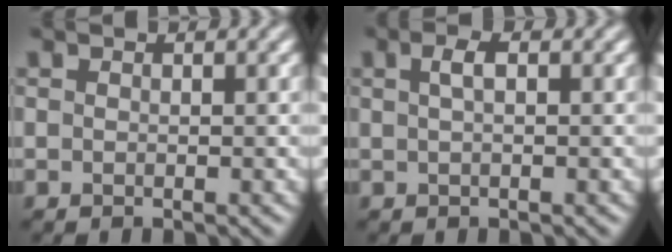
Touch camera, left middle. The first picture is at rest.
{"total": 1.5, "force": [0.4, 0.5, 1.3], "torque": [-0.026, 0.006, 0.008]}